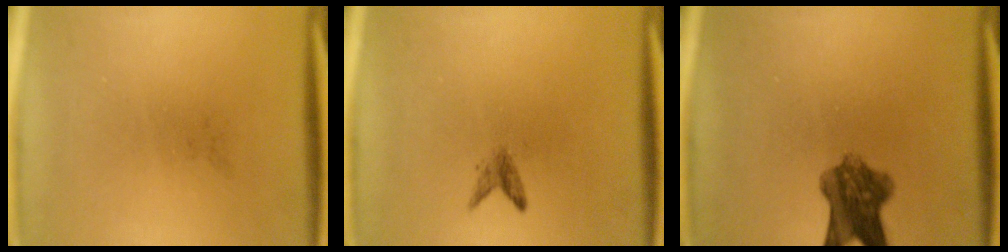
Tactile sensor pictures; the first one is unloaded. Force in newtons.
{"total": 1.3}
{"total": 7.1}